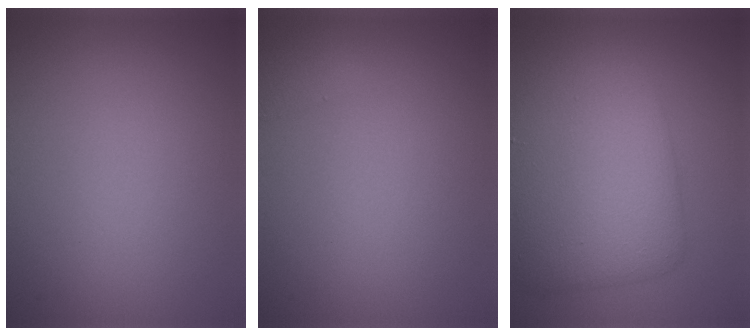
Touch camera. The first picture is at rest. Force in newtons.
{"total": 0.8, "press": 0.8, "slide": 0.0}
{"total": 8.0, "press": 8.0, "slide": 0.1}